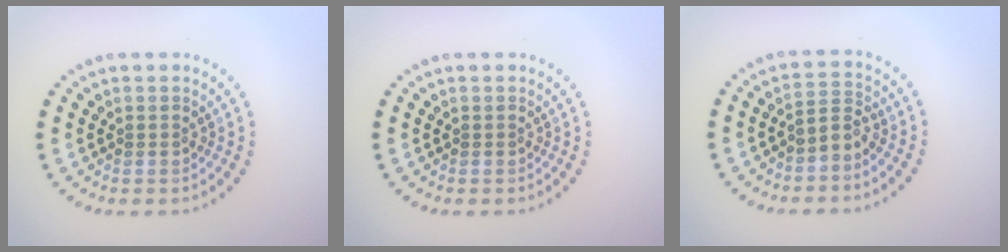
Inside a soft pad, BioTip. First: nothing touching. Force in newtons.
{"total": 0.0}
{"total": 2.1, "press": 1.4, "slide": 1.5}